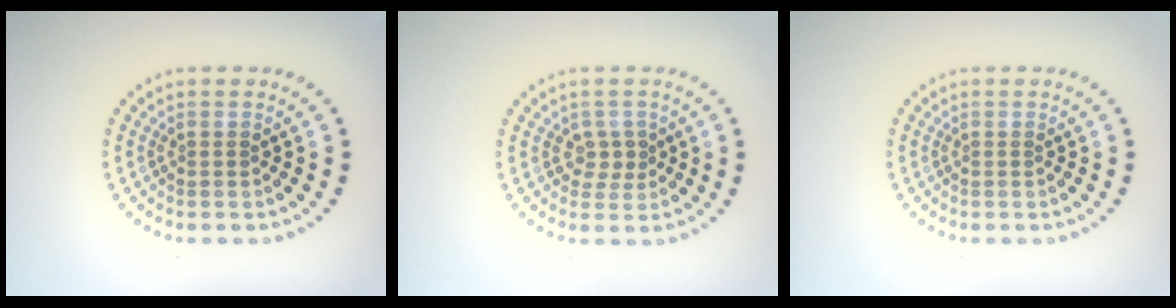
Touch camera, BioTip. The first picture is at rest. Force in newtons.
{"total": 1.7, "press": 1.5, "slide": 0.8}
{"total": 0.0}